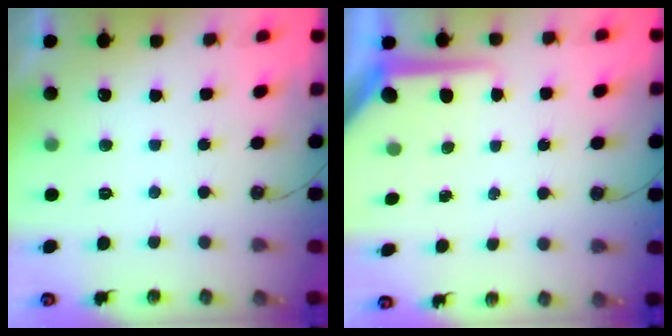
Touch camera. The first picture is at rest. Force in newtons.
{"total": 8.7, "press": 8.7, "slide": 0.8}